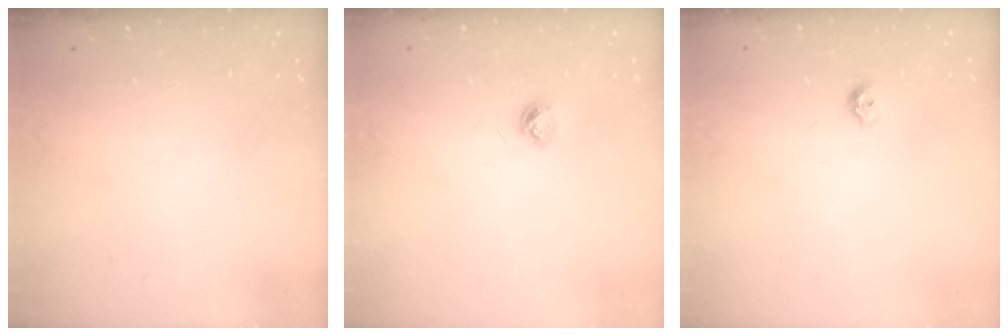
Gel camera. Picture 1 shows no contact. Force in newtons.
{"total": 3.6, "press": 3.5, "slide": 0.4}
{"total": 5.8, "press": 5.7, "slide": 0.8}